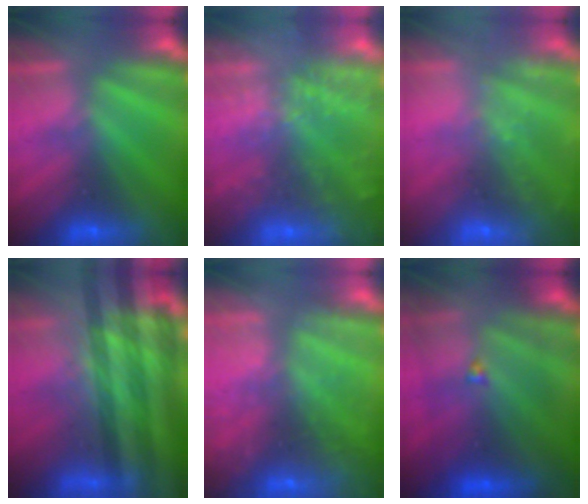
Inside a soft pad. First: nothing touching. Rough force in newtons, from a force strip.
{"total": 6.5}
{"total": 9.6}
{"total": 8.3}
{"total": 6.5}
{"total": 7.4}